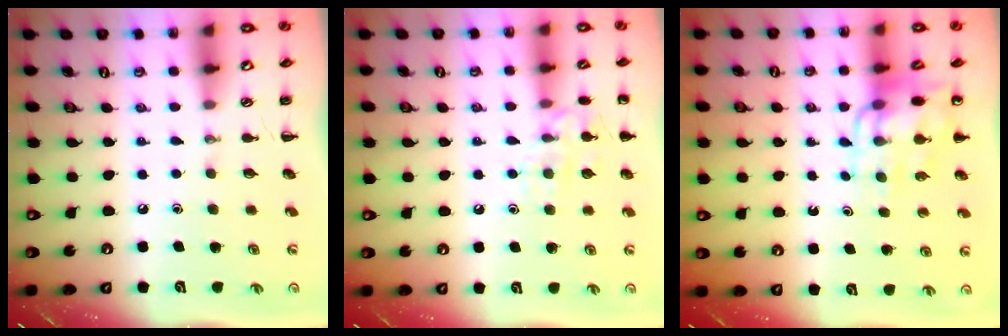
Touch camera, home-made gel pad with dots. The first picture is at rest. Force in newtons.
{"total": 10.3, "press": 10.2, "slide": 1.4}
{"total": 11.2, "press": 10.9, "slide": 2.6}